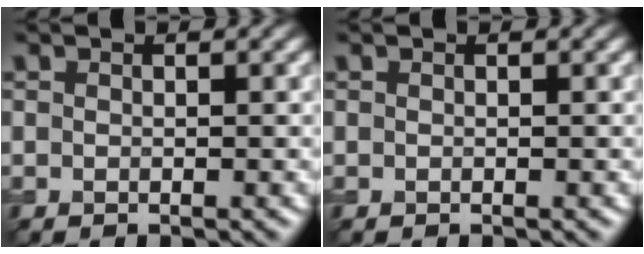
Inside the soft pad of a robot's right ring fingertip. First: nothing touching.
{"total": 0.0}